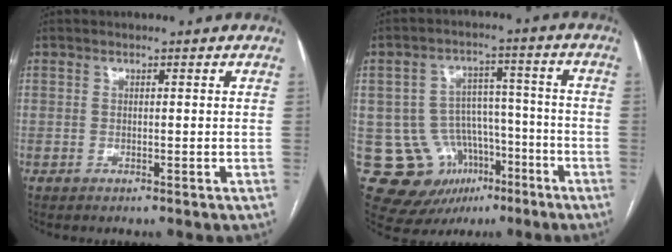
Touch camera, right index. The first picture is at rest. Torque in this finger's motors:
{"motor_torque": [-0.13, -0.09, -0.56, -0.21]}